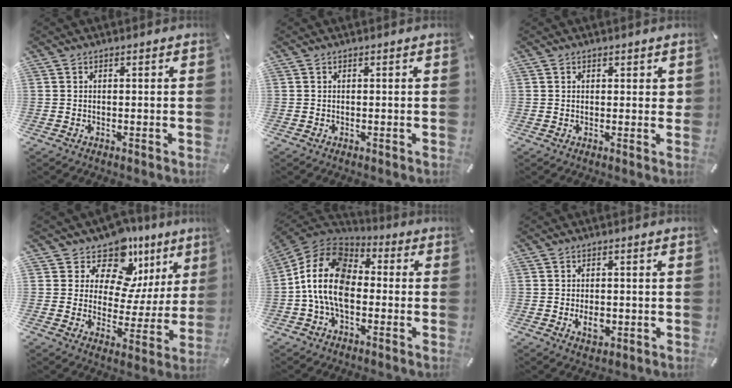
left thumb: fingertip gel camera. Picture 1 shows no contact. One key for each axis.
{"total": 0.0}
{"total": 1.4, "fx": 0.7, "fy": 1.1, "fz": 0.5, "tx": 0.005, "ty": -0.001, "tz": 0.008}
{"total": 13.1, "fx": 9.9, "fy": 7.5, "fz": 4.1, "tx": -0.068, "ty": -0.092, "tz": 0.175}
{"total": 14.4, "fx": -3.2, "fy": 9.7, "fz": 10.2, "tx": -0.225, "ty": 0.021, "tz": -0.065}
{"total": 4.0, "fx": -0.8, "fy": 2.8, "fz": 2.8, "tx": -0.045, "ty": -0.008, "tz": -0.018}